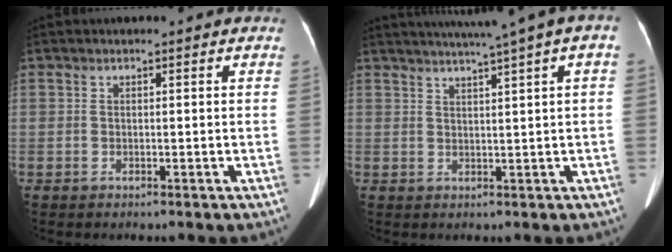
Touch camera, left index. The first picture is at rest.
{"total": 9.2, "force": [5.7, 0.0, 7.2], "torque": [-0.108, 0.038, 0.071]}